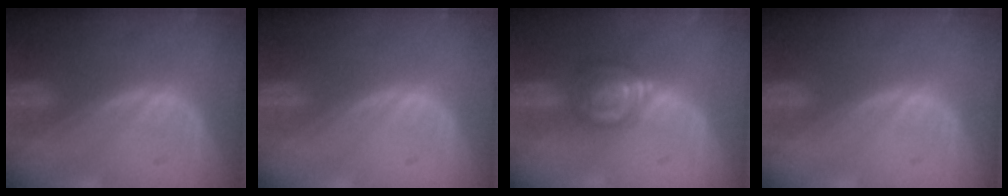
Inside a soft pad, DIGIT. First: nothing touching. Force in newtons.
{"total": 0.0}
{"total": 6.5, "press": 5.8, "slide": 3.0}
{"total": 0.0}